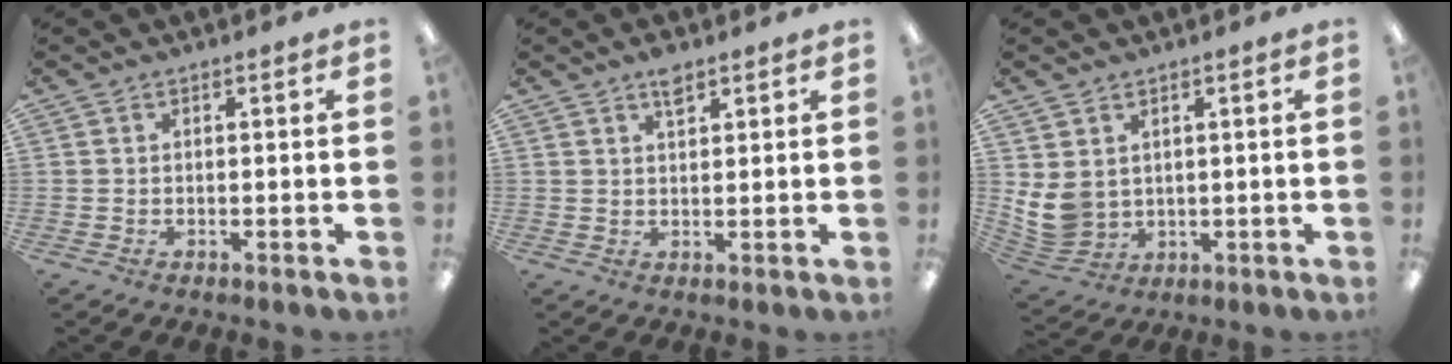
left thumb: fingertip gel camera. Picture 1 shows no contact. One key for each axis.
{"total": 3.4, "fx": 2.4, "fy": 1.3, "fz": 2.0, "tx": -0.029, "ty": -0.006, "tz": 0.039}
{"total": 7.8, "fx": 2.1, "fy": 6.5, "fz": 3.8, "tx": -0.095, "ty": -0.008, "tz": 0.044}